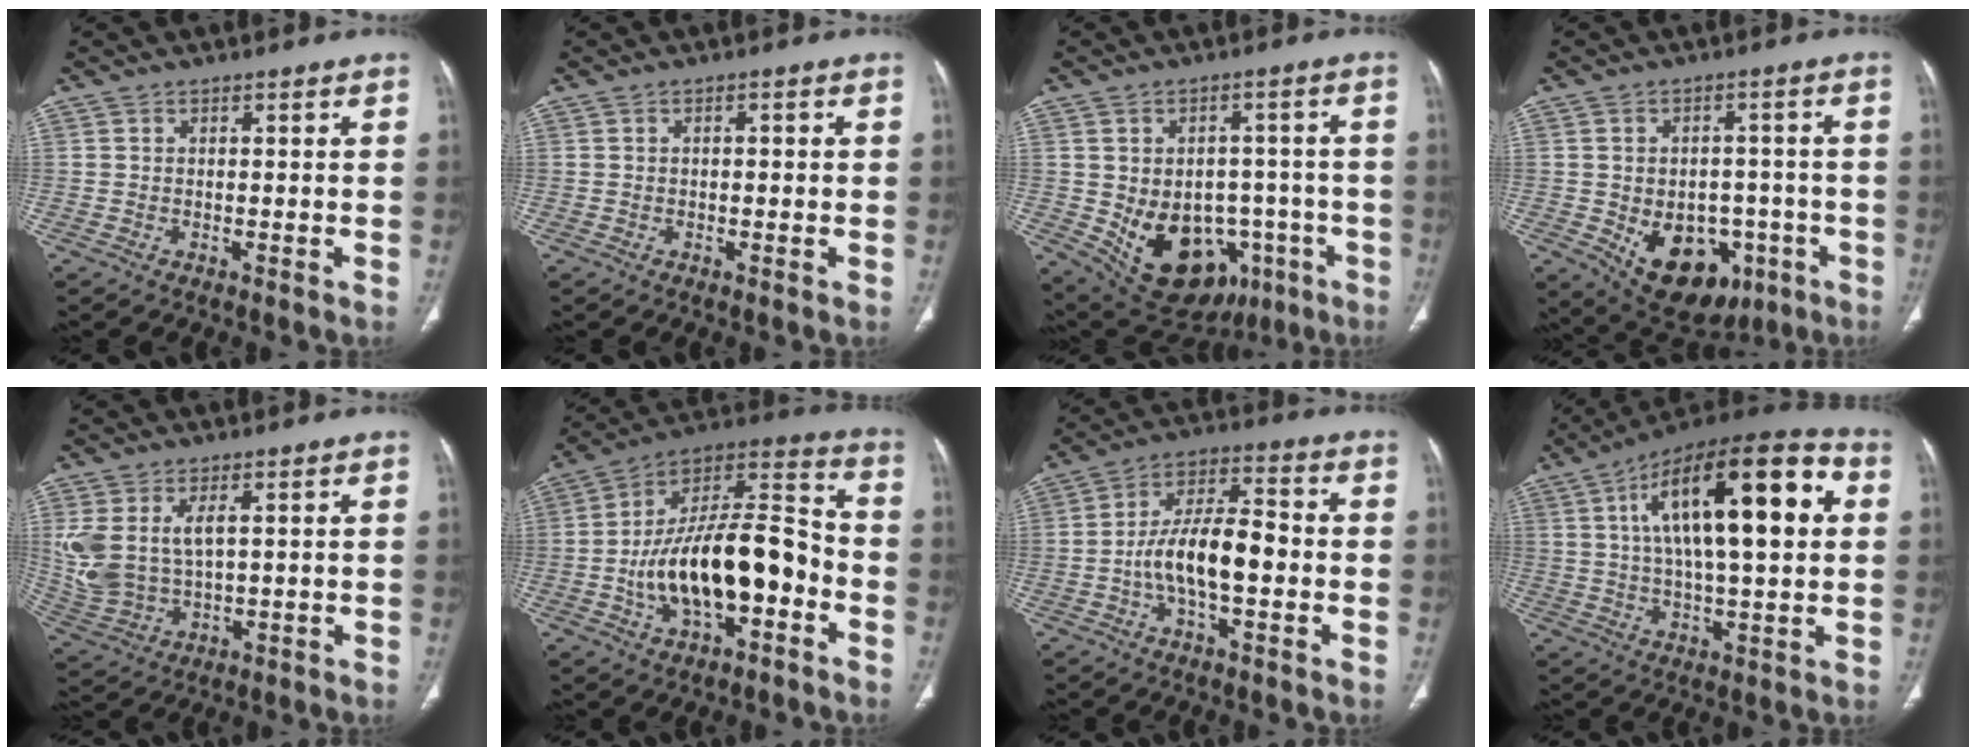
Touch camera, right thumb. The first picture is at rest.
{"total": 1.3, "force": [0.1, 0.6, 1.2], "torque": [-0.019, 0.002, 0.001]}
{"total": 17.7, "force": [-5.9, 12.6, 10.9], "torque": [-0.143, 0.025, -0.059]}
{"total": 14.9, "force": [-5.4, 10.3, 9.3], "torque": [-0.106, 0.020, -0.057]}
{"total": 9.9, "force": [2.3, 5.7, 7.8], "torque": [-0.179, -0.004, 0.062]}
{"total": 21.7, "force": [-5.2, 9.9, 18.5], "torque": [-0.303, 0.052, -0.083]}
{"total": 12.3, "force": [-2.3, 5.2, 10.9], "torque": [-0.195, 0.036, -0.046]}
{"total": 24.6, "force": [5.8, 8.5, 22.4], "torque": [-0.354, 0.021, 0.082]}